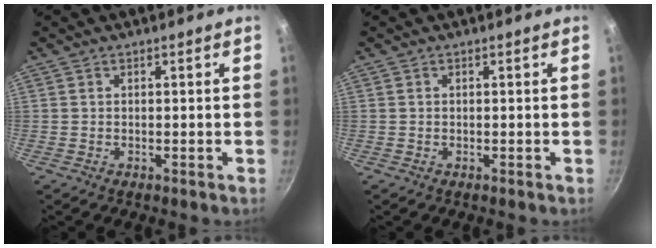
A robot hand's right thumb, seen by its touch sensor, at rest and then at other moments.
{"total": 0.0}